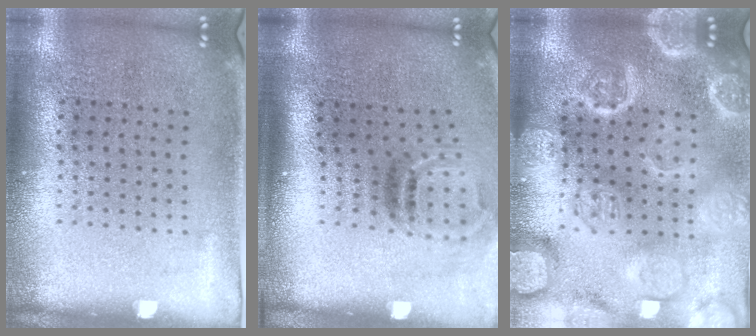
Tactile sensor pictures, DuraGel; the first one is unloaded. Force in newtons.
{"total": 2.0, "press": 1.2, "slide": 1.6}
{"total": 5.8, "press": 5.8, "slide": 0.7}